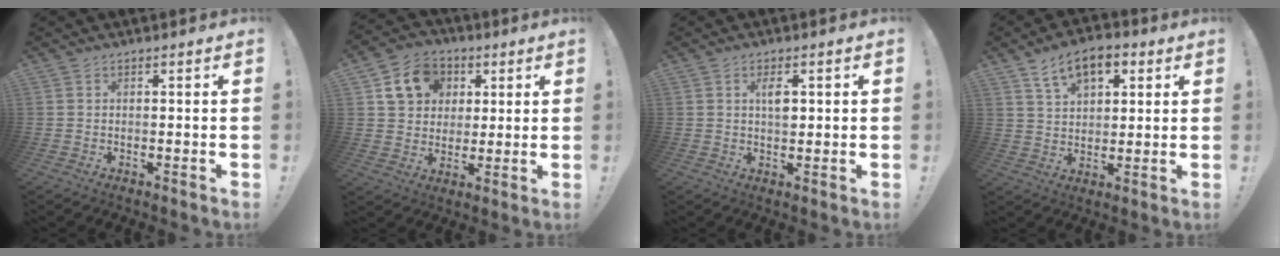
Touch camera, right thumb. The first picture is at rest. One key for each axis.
{"total": 12.0, "fx": 4.8, "fy": 9.9, "fz": 4.7, "tx": -0.076, "ty": -0.012, "tz": 0.098}
{"total": 4.1, "fx": 0.8, "fy": 1.9, "fz": 3.5, "tx": -0.057, "ty": 0.001, "tz": 0.009}
{"total": 10.8, "fx": 5.6, "fy": 6.4, "fz": 6.7, "tx": -0.106, "ty": -0.009, "tz": 0.105}